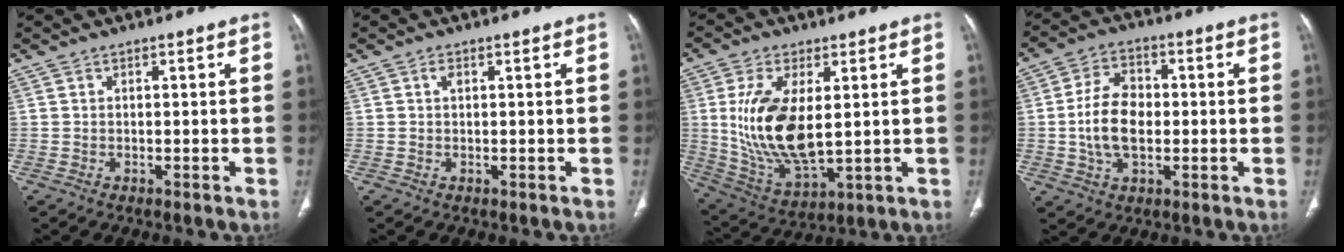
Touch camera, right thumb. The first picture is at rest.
{"total": 0.9, "force": [0.4, 0.4, 0.7], "torque": [-0.008, 0.000, 0.004]}
{"total": 15.7, "force": [1.9, 7.6, 13.6], "torque": [-0.265, -0.021, 0.052]}
{"total": 10.5, "force": [-0.6, 6.8, 8.0], "torque": [-0.137, 0.012, -0.016]}